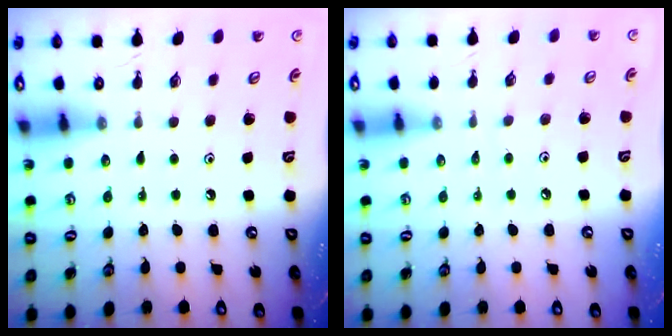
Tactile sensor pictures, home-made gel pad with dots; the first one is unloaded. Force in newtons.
{"total": 1.9, "press": 1.9, "slide": 0.5}